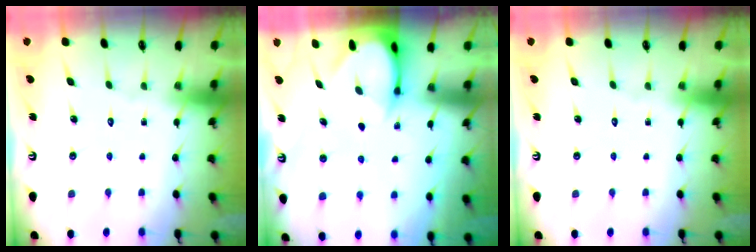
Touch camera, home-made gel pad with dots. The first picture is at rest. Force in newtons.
{"total": 3.3, "press": 3.3, "slide": 0.3}
{"total": 0.0}